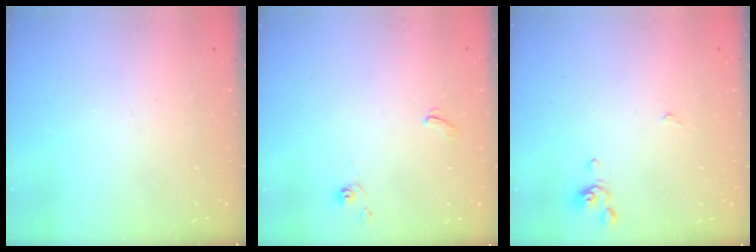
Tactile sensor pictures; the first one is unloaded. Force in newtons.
{"total": 2.6, "press": 2.6, "slide": 0.5}
{"total": 0.0}